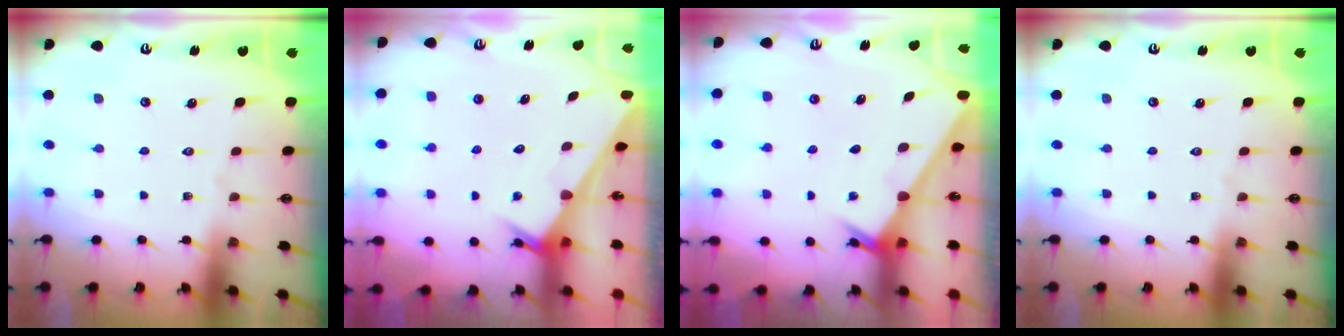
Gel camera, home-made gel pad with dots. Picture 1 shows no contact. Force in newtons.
{"total": 2.5, "press": 2.5, "slide": 0.1}
{"total": 2.4, "press": 2.4, "slide": 0.2}
{"total": 0.0}